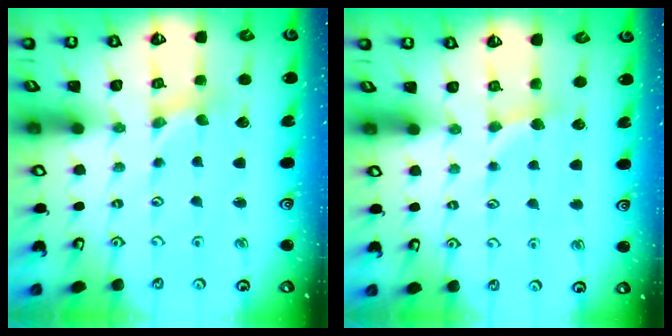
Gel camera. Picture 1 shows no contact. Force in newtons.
{"total": 2.9, "press": 2.9, "slide": 0.4}